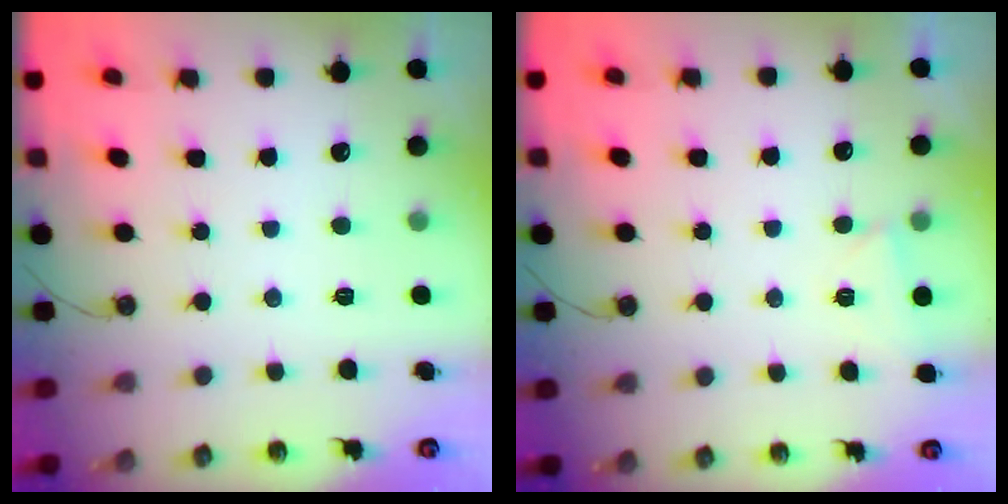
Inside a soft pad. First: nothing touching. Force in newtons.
{"total": 2.1, "press": 1.9, "slide": 0.9}